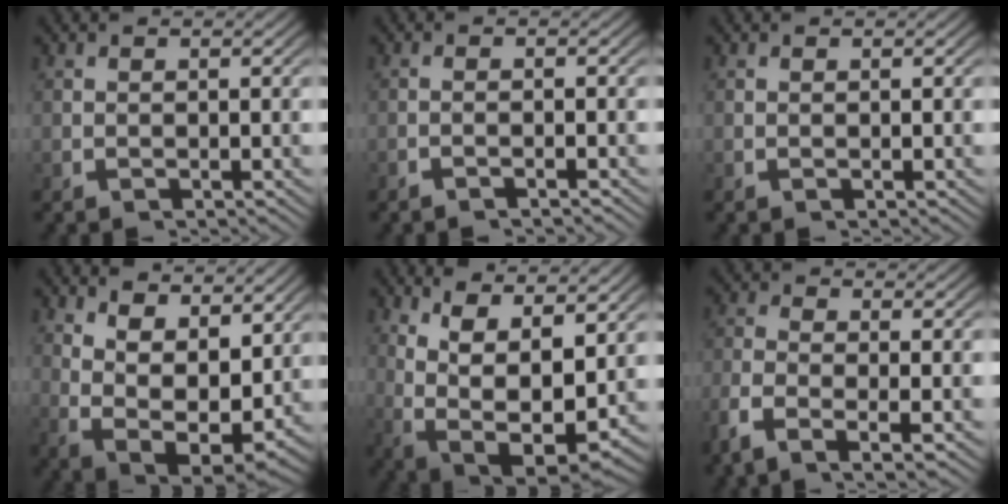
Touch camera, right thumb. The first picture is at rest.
{"total": 1.1, "force": [-1.0, 0.0, 0.5], "torque": [-0.009, 0.006, -0.024]}
{"total": 0.0}
{"total": 10.0, "force": [-0.1, 6.8, 7.4], "torque": [-0.158, -0.056, 0.019]}
{"total": 12.0, "force": [-0.6, 8.0, 8.9], "torque": [-0.200, -0.064, 0.016]}
{"total": 4.4, "force": [-1.4, 1.8, 3.8], "torque": [-0.092, -0.009, -0.023]}